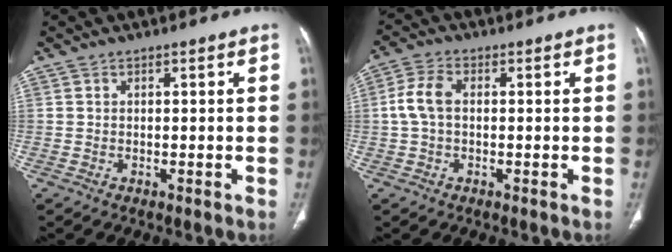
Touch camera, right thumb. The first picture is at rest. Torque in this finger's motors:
{"motor_torque": [-0.19, 0.27, 0.21, -0.12, 0.04]}